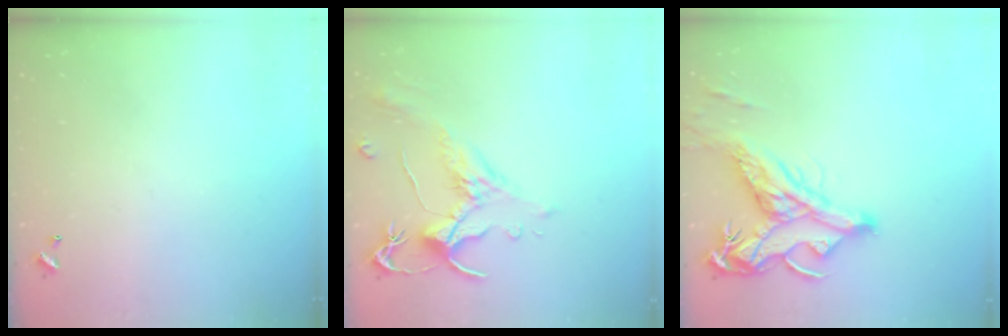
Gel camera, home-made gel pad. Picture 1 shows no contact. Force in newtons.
{"total": 1.5, "press": 1.0, "slide": 1.1}
{"total": 9.6, "press": 9.4, "slide": 1.7}